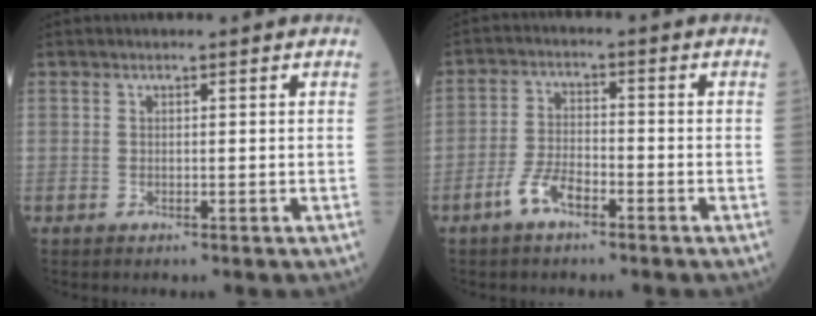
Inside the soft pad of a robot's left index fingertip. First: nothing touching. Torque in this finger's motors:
{"motor_torque": [0.76, 0.56, 0.16, 0.04]}